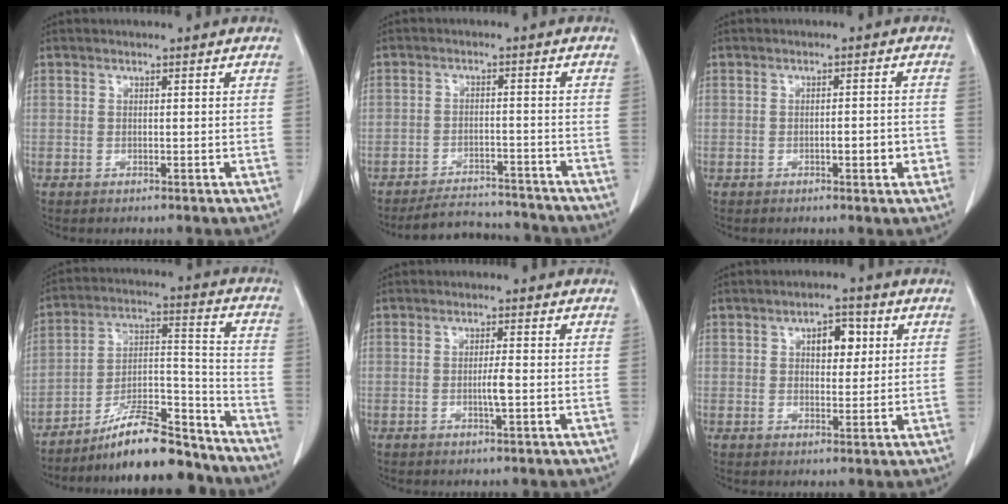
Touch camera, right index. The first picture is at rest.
{"total": 8.2, "force": [-7.9, 2.2, 0.3], "torque": [0.003, 0.008, -0.113]}
{"total": 3.3, "force": [-1.0, 0.8, 3.0], "torque": [-0.044, 0.002, -0.012]}
{"total": 16.4, "force": [-14.5, 2.5, 7.4], "torque": [-0.118, 0.031, -0.244]}
{"total": 2.2, "force": [-0.5, -0.1, 2.2], "torque": [-0.041, -0.002, -0.008]}
{"total": 4.8, "force": [1.6, 2.5, 3.8], "torque": [-0.055, 0.010, 0.024]}